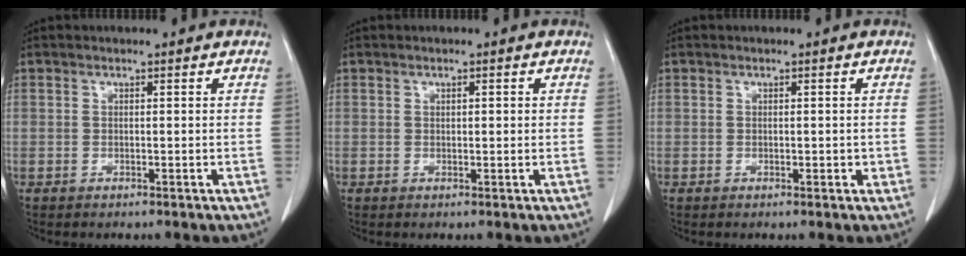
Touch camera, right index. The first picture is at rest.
{"total": 1.0, "force": [0.3, 0.3, 0.8], "torque": [-0.014, 0.001, 0.006]}
{"total": 1.2, "force": [0.0, 0.8, 0.9], "torque": [-0.005, 0.002, 0.004]}